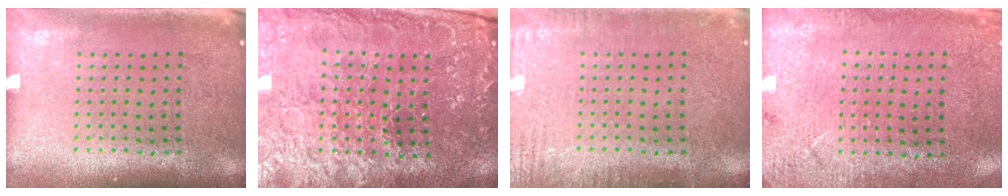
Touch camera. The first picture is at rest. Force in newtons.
{"total": 3.1, "press": 3.1, "slide": 0.5}
{"total": 2.5, "press": 2.5, "slide": 0.4}
{"total": 2.6, "press": 2.2, "slide": 1.3}